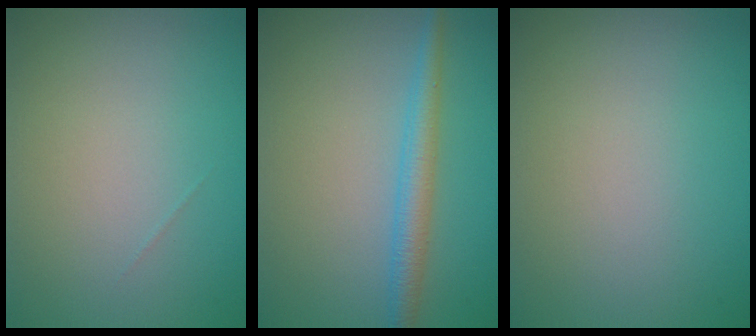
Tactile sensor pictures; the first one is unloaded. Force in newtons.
{"total": 2.7, "press": 2.7, "slide": 0.0}
{"total": 0.0}